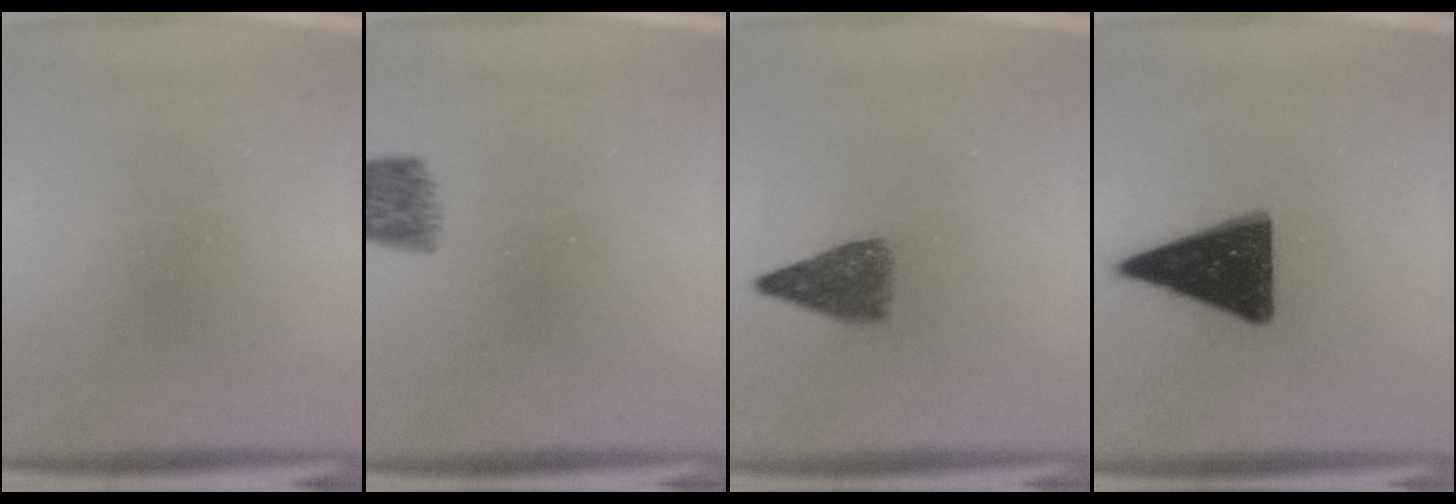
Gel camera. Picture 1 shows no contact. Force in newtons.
{"total": 5.5}
{"total": 4.5}
{"total": 15.0}